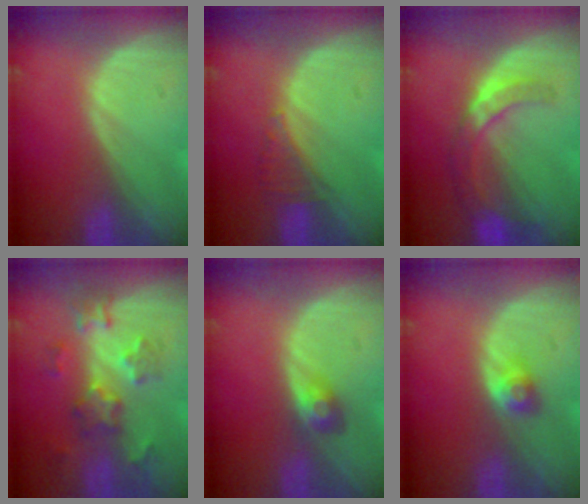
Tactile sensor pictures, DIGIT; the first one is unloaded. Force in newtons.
{"total": 2.3, "press": 2.2, "slide": 0.7}
{"total": 7.3, "press": 6.4, "slide": 3.5}
{"total": 6.5, "press": 6.0, "slide": 2.3}
{"total": 3.0, "press": 2.6, "slide": 1.4}
{"total": 2.7, "press": 2.4, "slide": 1.3}